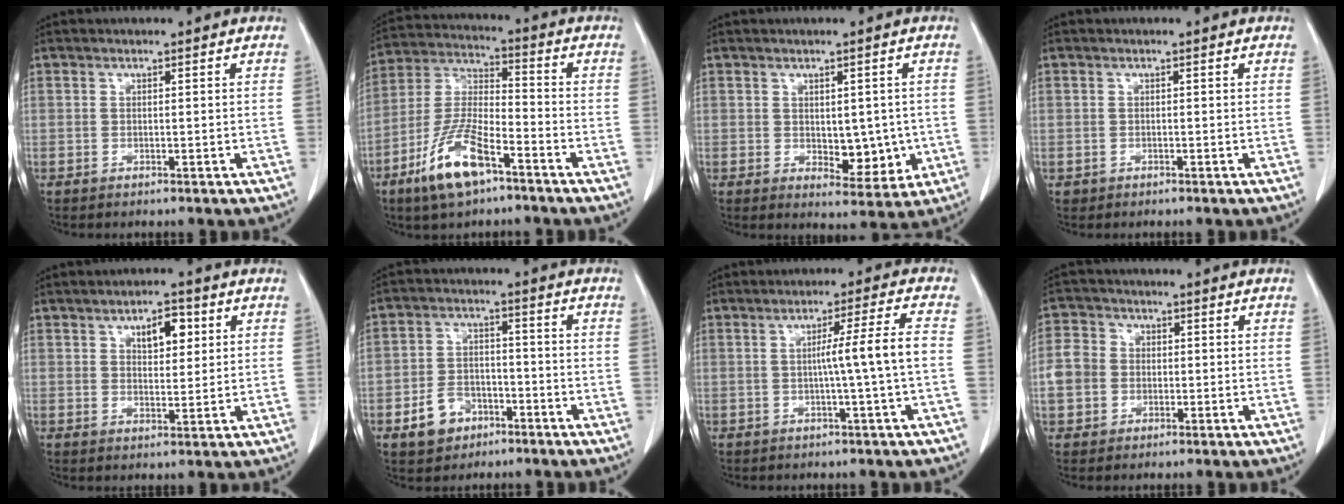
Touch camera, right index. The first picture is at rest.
{"total": 12.5, "force": [-7.2, 3.6, 9.5], "torque": [-0.206, -0.009, -0.135]}
{"total": 6.1, "force": [-0.5, 3.3, 5.1], "torque": [-0.059, -0.005, 0.007]}
{"total": 0.6, "force": [-0.2, 0.5, 0.0], "torque": [-0.003, 0.004, -0.005]}
{"total": 5.1, "force": [2.2, 2.3, 4.0], "torque": [-0.062, 0.004, 0.035]}
{"total": 6.7, "force": [-3.6, 5.0, 2.7], "torque": [-0.059, 0.014, -0.054]}
{"total": 6.0, "force": [-0.7, -1.6, 5.8], "torque": [-0.089, 0.007, -0.008]}
{"total": 5.6, "force": [-0.8, 5.0, 2.5], "torque": [-0.068, 0.020, -0.016]}